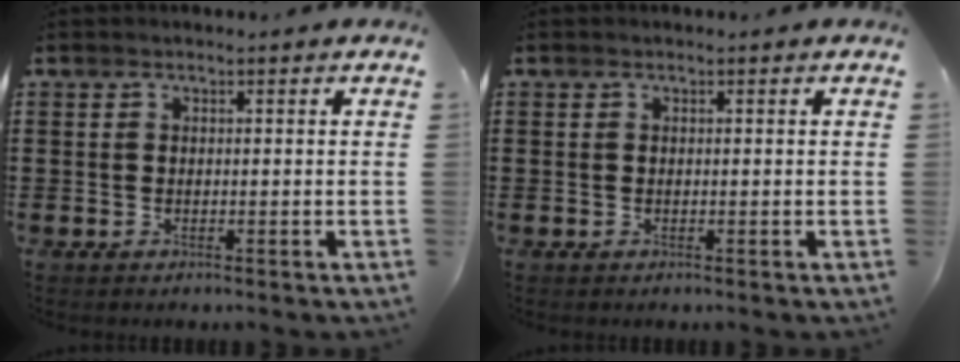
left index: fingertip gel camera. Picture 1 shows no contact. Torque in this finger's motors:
{"motor_torque": [-0.01, -0.05, 0.02, 0.01]}